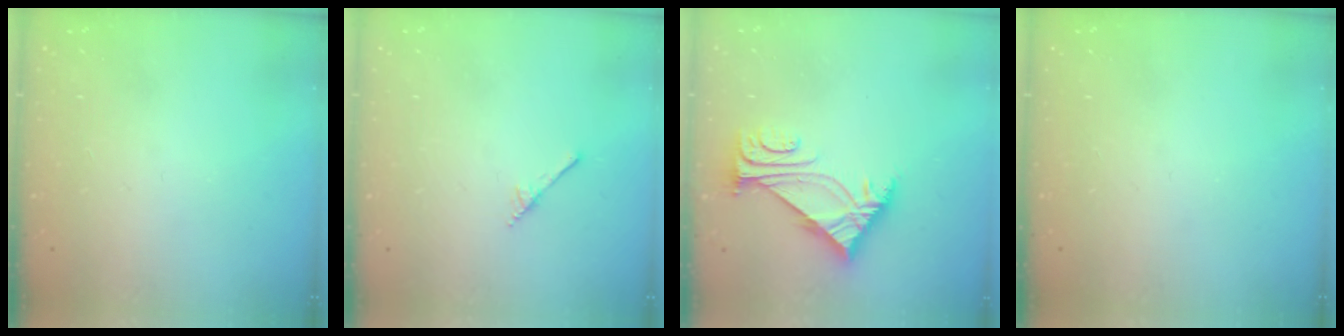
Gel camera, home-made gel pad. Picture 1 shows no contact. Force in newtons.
{"total": 1.7, "press": 1.7, "slide": 0.1}
{"total": 5.8, "press": 5.8, "slide": 1.0}
{"total": 0.0}